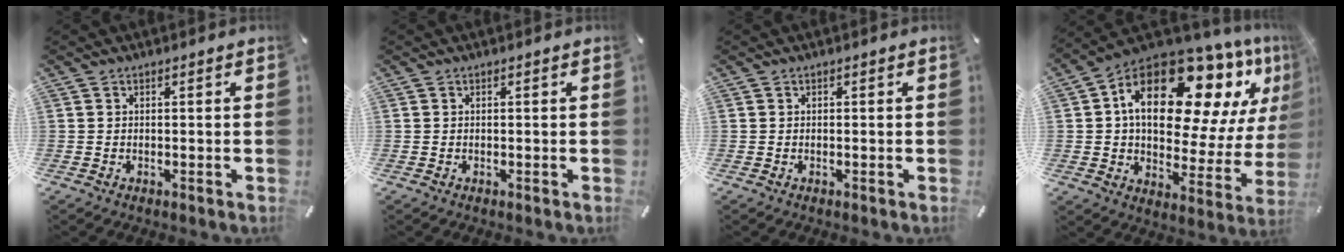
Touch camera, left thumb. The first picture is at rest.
{"total": 0.0}
{"total": 0.0}
{"total": 23.4, "force": [11.0, 12.8, 16.2], "torque": [-0.251, -0.065, 0.185]}